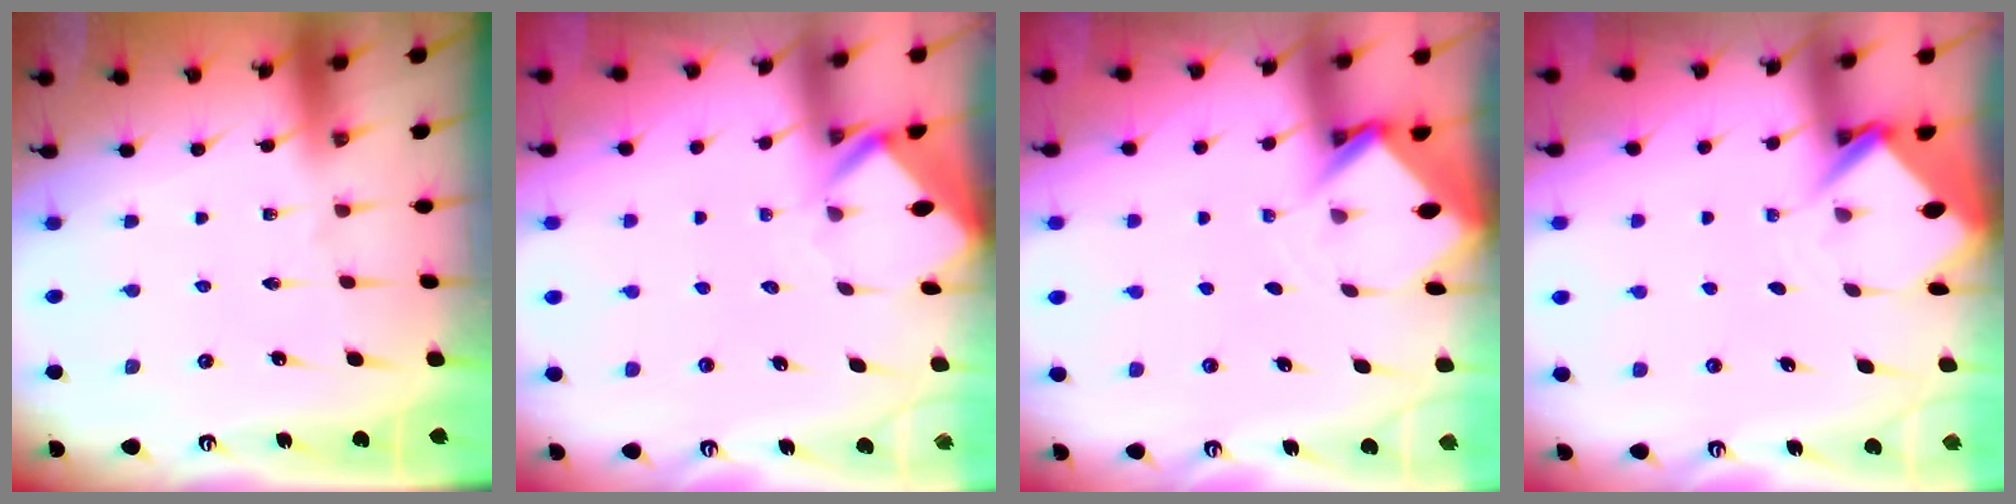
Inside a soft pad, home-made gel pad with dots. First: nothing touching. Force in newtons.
{"total": 2.9, "press": 2.9, "slide": 0.3}
{"total": 3.0, "press": 3.0, "slide": 0.2}
{"total": 3.8, "press": 3.8, "slide": 0.2}